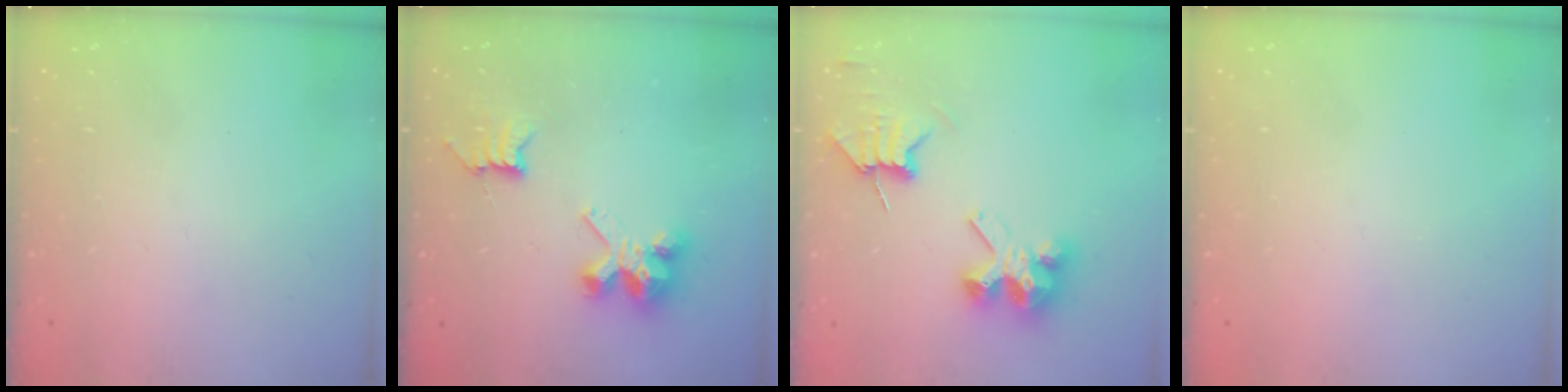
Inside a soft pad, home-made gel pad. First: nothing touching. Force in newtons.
{"total": 7.8, "press": 7.8, "slide": 0.3}
{"total": 7.3, "press": 7.3, "slide": 0.6}
{"total": 0.0}